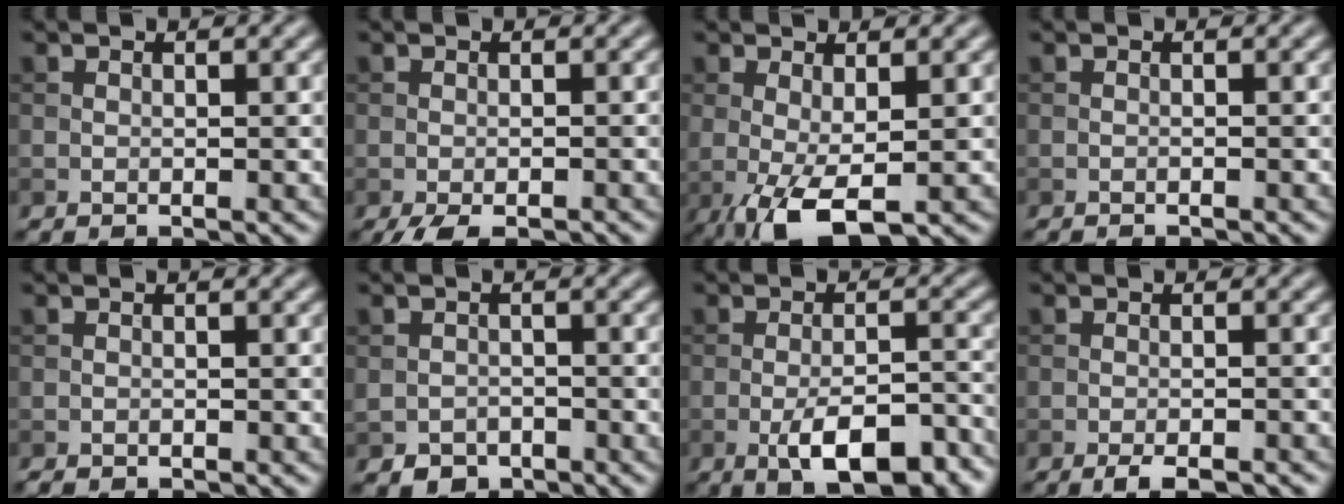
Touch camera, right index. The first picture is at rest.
{"total": 3.4, "force": [-2.6, 0.8, 2.0], "torque": [-0.035, -0.005, -0.041]}
{"total": 4.8, "force": [-0.9, 1.7, 4.4], "torque": [-0.092, -0.012, -0.015]}
{"total": 1.0, "force": [-0.9, 0.1, 0.3], "torque": [0.004, -0.001, -0.015]}
{"total": 0.6, "force": [-0.5, 0.3, 0.2], "torque": [0.001, -0.002, -0.009]}
{"total": 2.2, "force": [-1.3, 1.6, 0.8], "torque": [-0.013, -0.006, -0.021]}
{"total": 7.7, "force": [-3.7, 2.7, 6.1], "torque": [-0.097, 0.000, -0.055]}
{"total": 2.8, "force": [-2.0, 0.6, 1.8], "torque": [-0.031, -0.002, -0.032]}